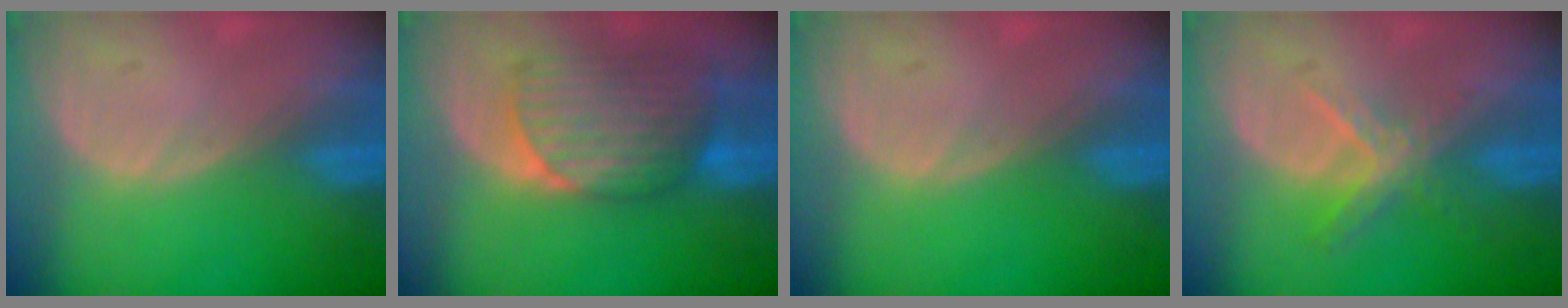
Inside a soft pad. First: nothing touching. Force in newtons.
{"total": 9.4, "press": 8.3, "slide": 4.2}
{"total": 0.0}
{"total": 5.6, "press": 4.8, "slide": 2.8}